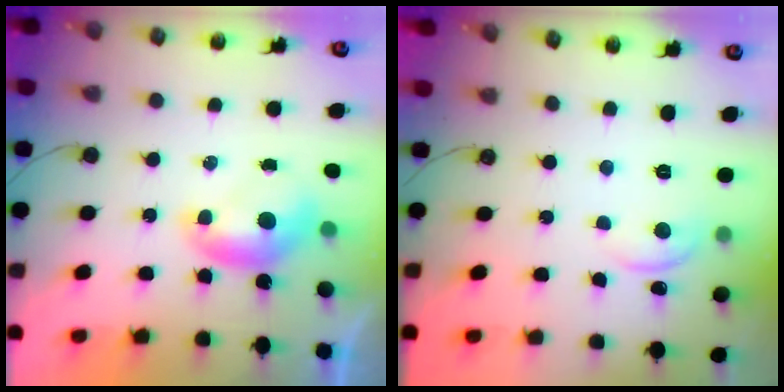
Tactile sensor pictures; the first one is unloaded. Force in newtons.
{"total": 1.8, "press": 1.7, "slide": 0.6}